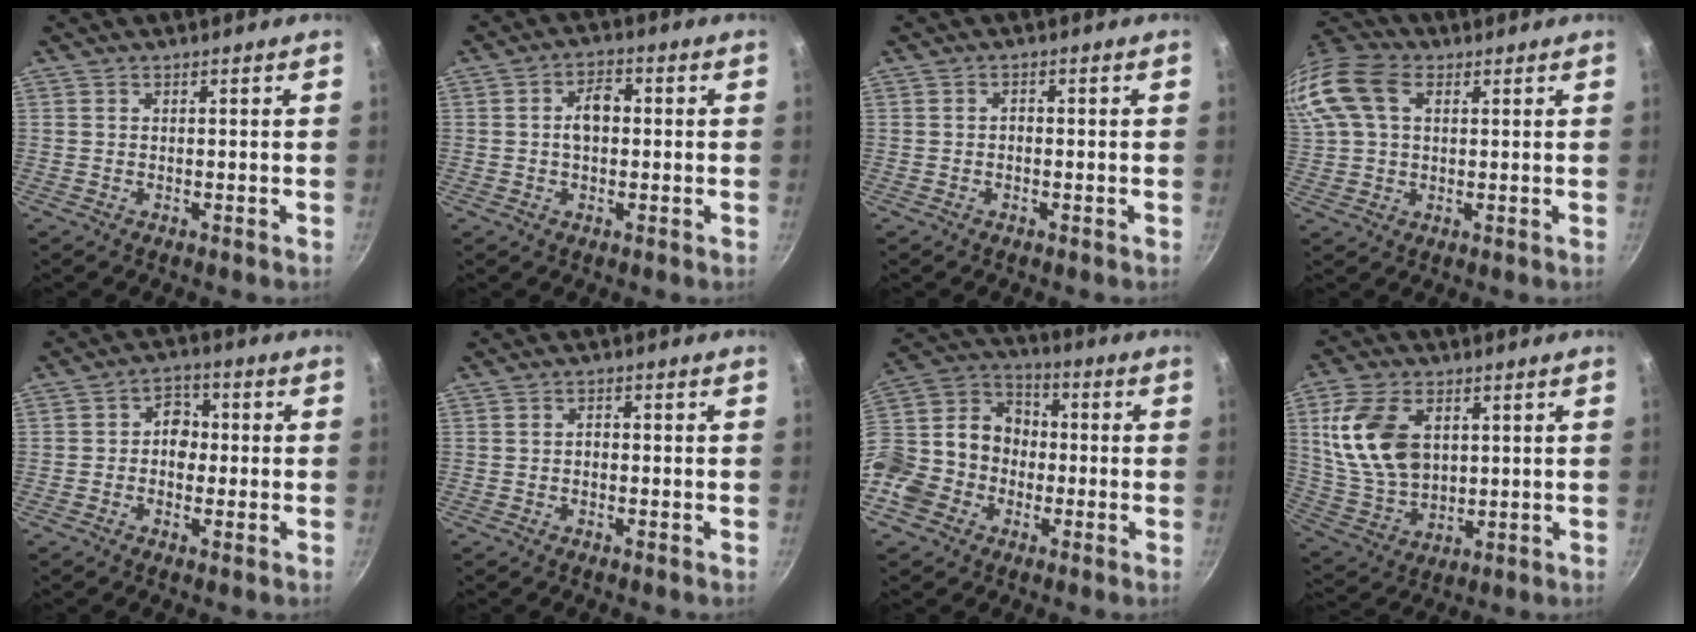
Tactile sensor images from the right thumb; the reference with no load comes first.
{"total": 5.2, "force": [0.2, 3.4, 4.0], "torque": [-0.044, 0.016, -0.003]}
{"total": 1.0, "force": [-0.3, 0.6, 0.7], "torque": [-0.012, 0.006, -0.006]}
{"total": 17.7, "force": [5.7, 11.9, 11.8], "torque": [-0.279, 0.041, 0.100]}
{"total": 5.6, "force": [-0.2, 4.5, 3.3], "torque": [-0.016, 0.011, -0.014]}
{"total": 1.3, "force": [-0.3, 0.8, 0.9], "torque": [-0.015, 0.007, -0.007]}
{"total": 19.4, "force": [-5.0, 16.5, 8.9], "torque": [-0.161, 0.069, -0.094]}
{"total": 15.2, "force": [3.6, 9.9, 11.0], "torque": [-0.194, -0.014, 0.083]}